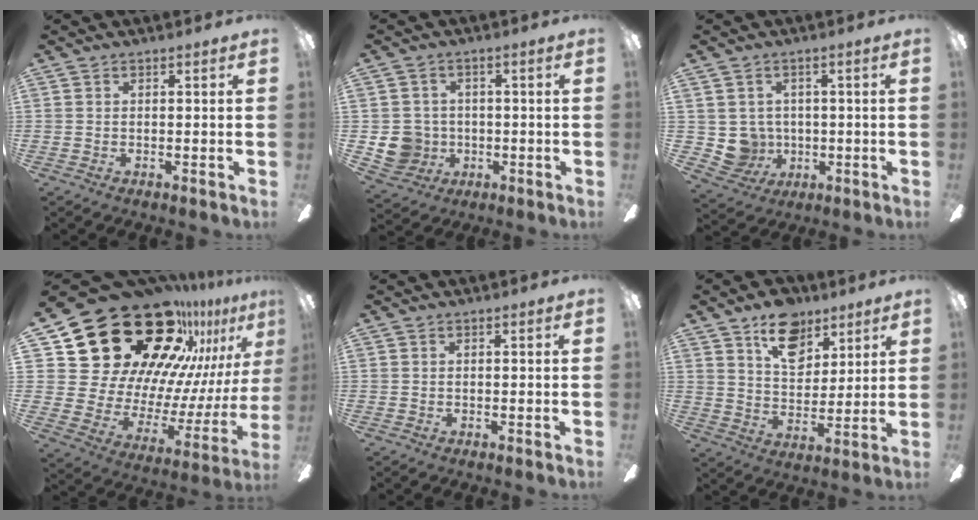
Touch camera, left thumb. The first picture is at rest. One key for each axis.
{"total": 7.6, "fx": -0.9, "fy": 7.4, "fz": 1.5, "tx": -0.062, "ty": 0.005, "tz": -0.010}
{"total": 6.8, "fx": 0.5, "fy": 6.6, "fz": 1.1, "tx": -0.054, "ty": -0.009, "tz": 0.018}
{"total": 33.7, "fx": 21.9, "fy": 18.6, "fz": 17.6, "tx": -0.258, "ty": -0.184, "tz": 0.441}
{"total": 0.0}
{"total": 13.6, "fx": 8.1, "fy": 8.6, "fz": 6.7, "tx": -0.092, "ty": -0.032, "tz": 0.147}